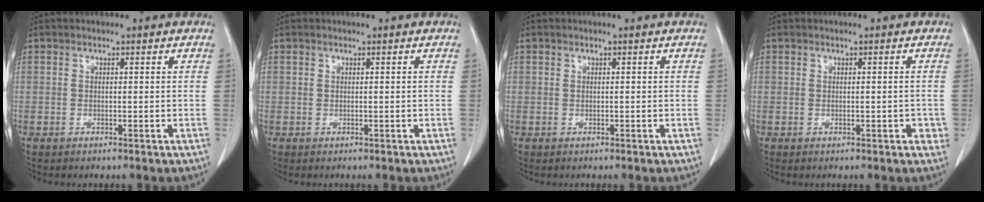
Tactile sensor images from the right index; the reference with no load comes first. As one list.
[{"total": 0.0}, {"total": 0.0}, {"total": 1.7, "force": [-0.5, 0.7, 1.4], "torque": [-0.013, 0.003, -0.002]}]